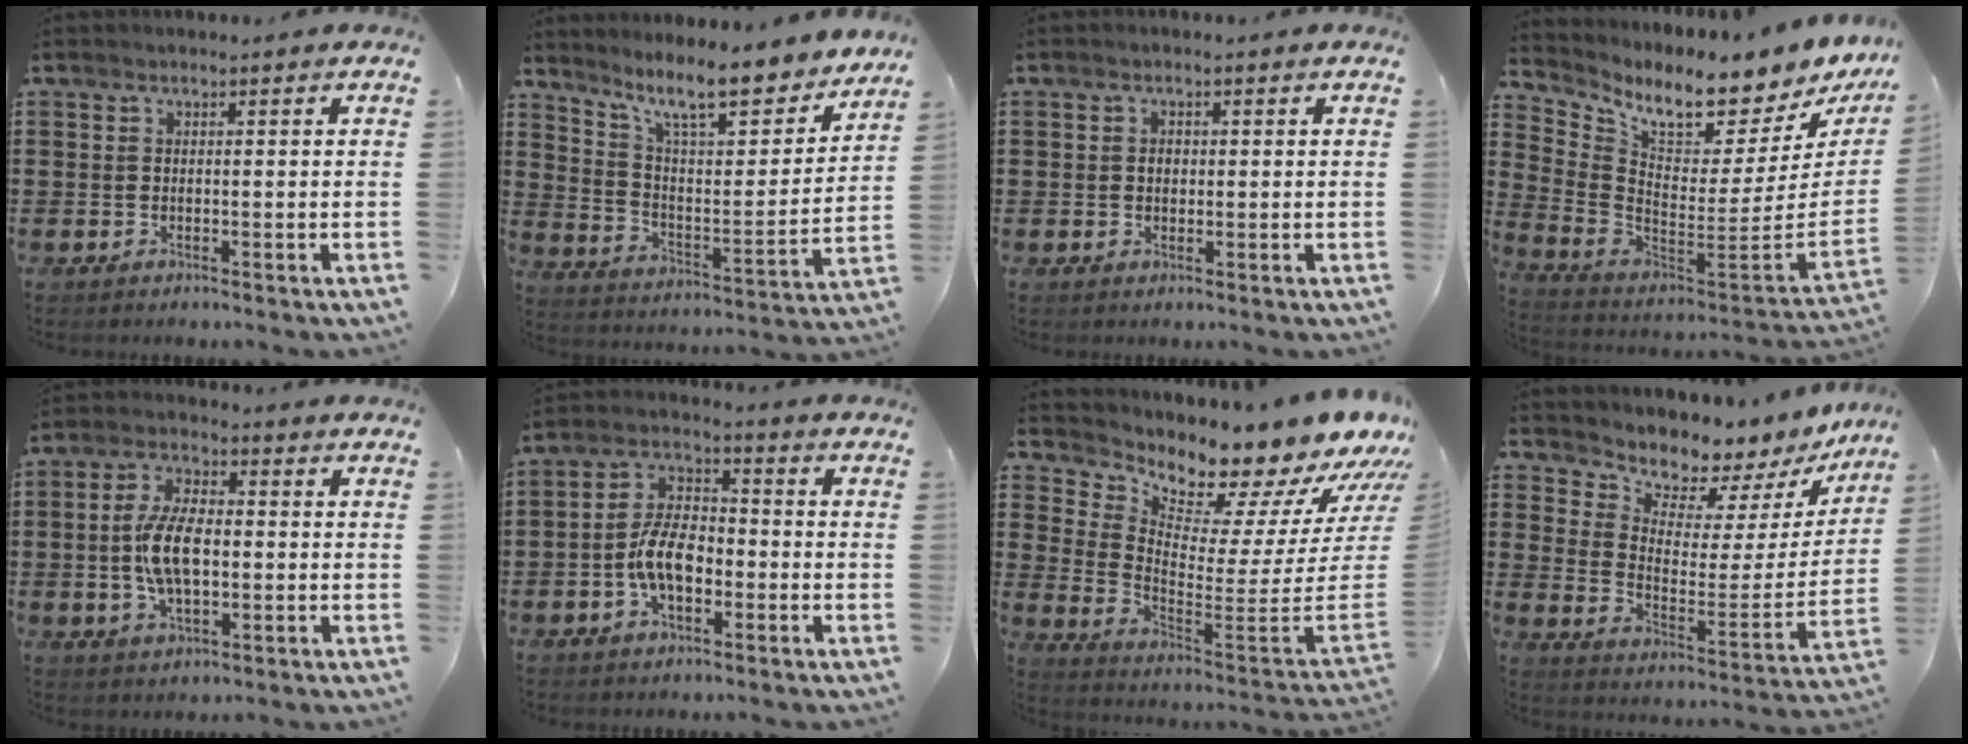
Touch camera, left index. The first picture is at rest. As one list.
[{"total": 11.1, "force": [9.0, 1.9, 6.2], "torque": [-0.125, -0.053, 0.152]}, {"total": 1.3, "force": [0.2, 0.9, 0.8], "torque": [-0.019, 0.006, 0.004]}, {"total": 6.2, "force": [5.6, 1.0, 2.5], "torque": [-0.069, -0.066, 0.087]}, {"total": 8.4, "force": [-0.5, 4.1, 7.3], "torque": [-0.159, 0.004, -0.014]}, {"total": 7.7, "force": [-2.2, 4.1, 6.1], "torque": [-0.131, 0.009, -0.047]}, {"total": 7.0, "force": [6.7, 0.7, 1.7], "torque": [-0.046, -0.094, 0.101]}, {"total": 6.5, "force": [6.1, 2.2, -0.3], "torque": [-0.023, -0.066, 0.101]}]